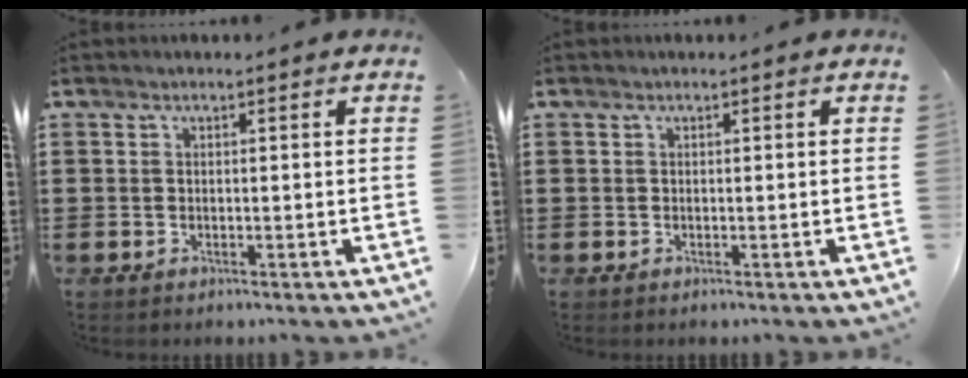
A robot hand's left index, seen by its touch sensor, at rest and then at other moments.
{"total": 0.0}